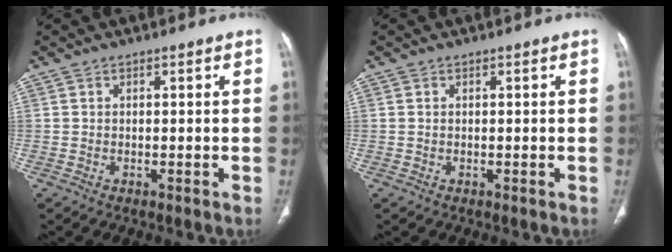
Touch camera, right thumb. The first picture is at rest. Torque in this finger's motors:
{"motor_torque": [0.45, -0.23, -0.21, 0.03, -0.03]}